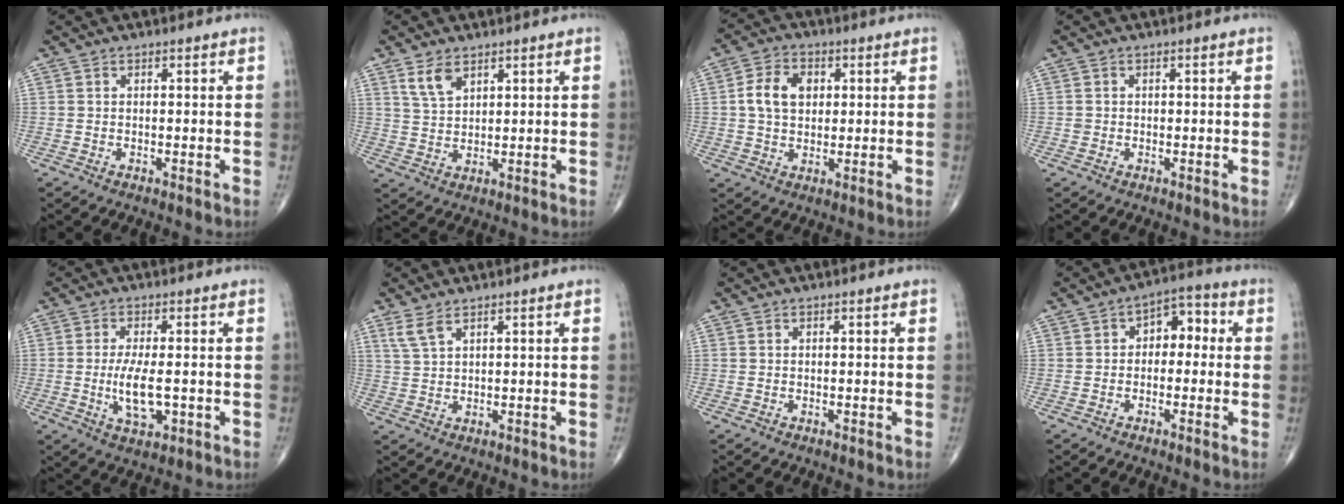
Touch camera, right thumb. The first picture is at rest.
{"total": 4.6, "force": [2.9, 2.3, 2.8], "torque": [-0.047, -0.015, 0.062]}
{"total": 7.8, "force": [1.4, 5.6, 5.3], "torque": [-0.084, 0.005, 0.022]}
{"total": 0.7, "force": [-0.1, 0.6, 0.1], "torque": [0.001, 0.003, -0.002]}
{"total": 6.6, "force": [-0.9, 2.5, 6.1], "torque": [-0.121, -0.013, -0.013]}
{"total": 3.1, "force": [2.2, 0.9, 2.0], "torque": [-0.048, -0.002, 0.054]}
{"total": 0.0}
{"total": 6.2, "force": [0.2, 4.2, 4.6], "torque": [-0.034, 0.025, -0.011]}